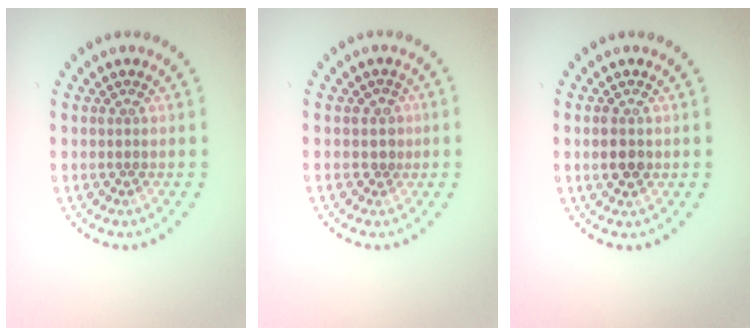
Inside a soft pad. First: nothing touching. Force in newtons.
{"total": 1.0, "press": 0.7, "slide": 0.7}
{"total": 2.4, "press": 2.4, "slide": 0.2}